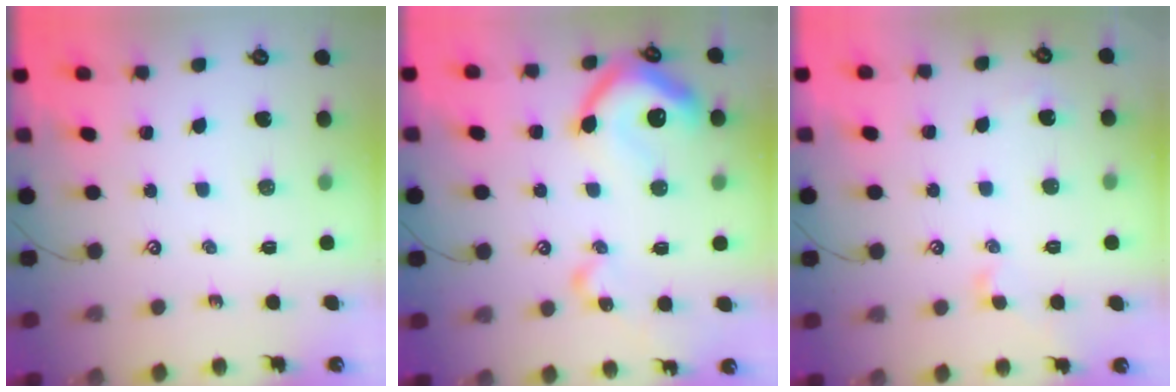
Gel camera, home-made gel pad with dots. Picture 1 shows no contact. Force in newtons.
{"total": 15.2, "press": 15.2, "slide": 1.3}
{"total": 1.6, "press": 1.5, "slide": 0.7}